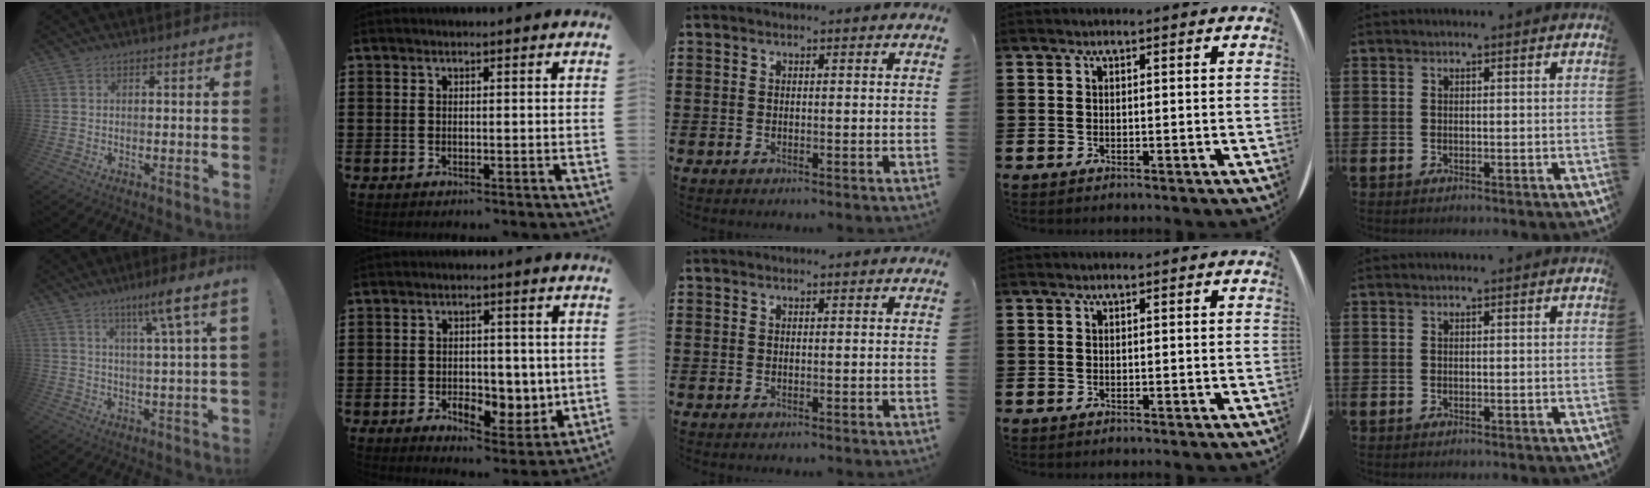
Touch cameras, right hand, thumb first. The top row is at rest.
{"thumb": {"total": 10.0, "force": [5.1, -0.8, 8.6], "torque": [-0.130, -0.030, 0.067]}, "index": {"total": 5.1, "force": [-0.9, 3.7, 3.4], "torque": [-0.063, 0.006, -0.017]}}